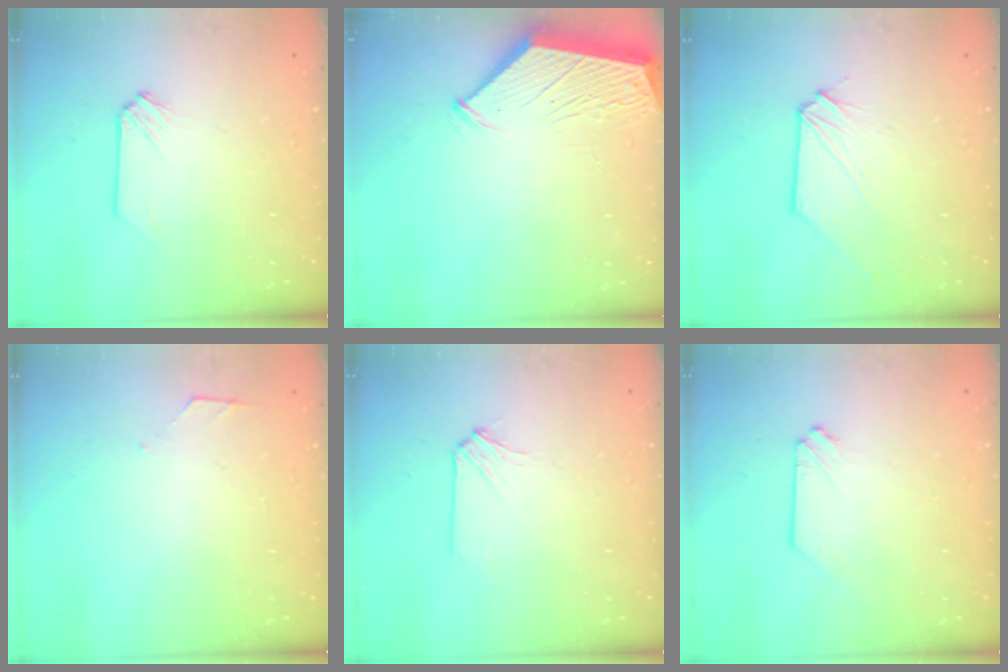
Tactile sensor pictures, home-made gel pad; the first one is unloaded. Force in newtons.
{"total": 3.0, "press": 3.0, "slide": 0.3}
{"total": 0.6, "press": 0.6, "slide": 0.1}
{"total": 2.7, "press": 2.6, "slide": 0.4}
{"total": 1.7, "press": 1.6, "slide": 0.3}
{"total": 0.0}